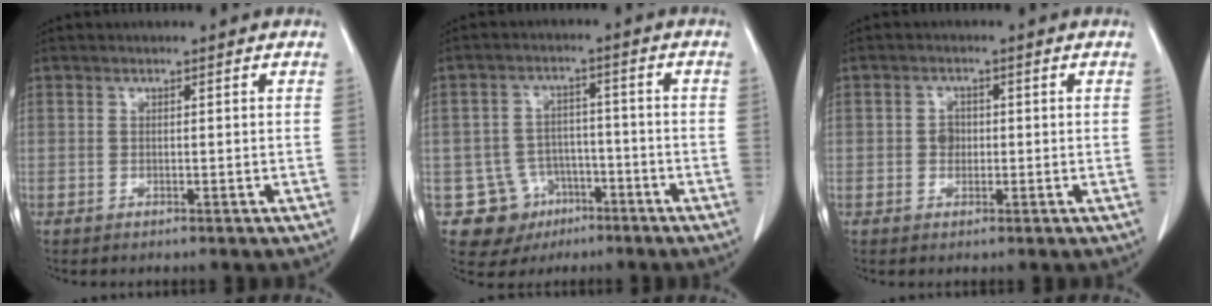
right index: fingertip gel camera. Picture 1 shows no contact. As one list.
[{"total": 8.7, "force": [-3.9, 7.7, 0.9], "torque": [-0.016, 0.019, -0.046]}, {"total": 1.9, "force": [-0.2, 1.6, 1.0], "torque": [-0.014, 0.005, -0.004]}]